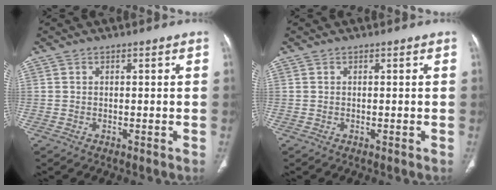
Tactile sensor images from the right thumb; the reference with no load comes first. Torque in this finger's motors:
{"motor_torque": [0.00, 0.00, -0.07, 0.07, 0.00]}